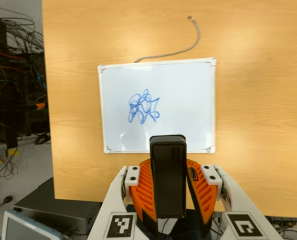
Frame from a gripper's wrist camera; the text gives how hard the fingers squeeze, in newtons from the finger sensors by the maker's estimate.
{"total": 8.6, "left": 7.8, "right": 9.3}